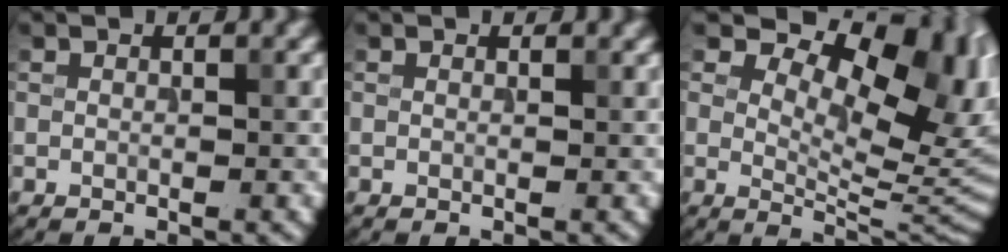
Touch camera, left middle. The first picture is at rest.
{"total": 0.0}
{"total": 12.1, "force": [5.9, 5.8, 8.8], "torque": [-0.119, 0.001, 0.096]}